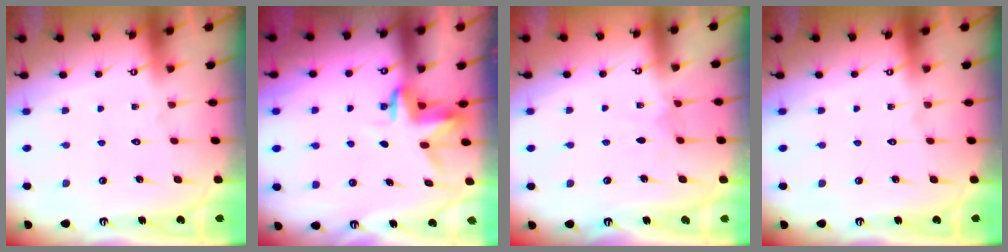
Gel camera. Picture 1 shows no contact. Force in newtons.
{"total": 3.6, "press": 3.6, "slide": 0.2}
{"total": 2.9, "press": 2.9, "slide": 0.2}
{"total": 0.0}